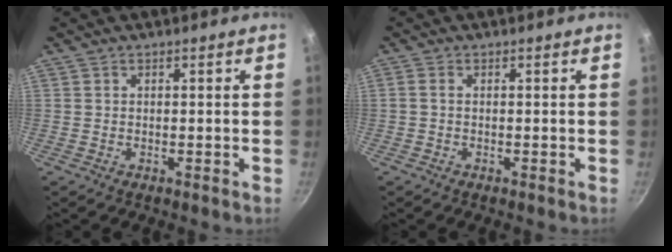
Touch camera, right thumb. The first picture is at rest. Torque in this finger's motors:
{"motor_torque": [0.20, -0.32, -0.30, 0.02, -0.03]}